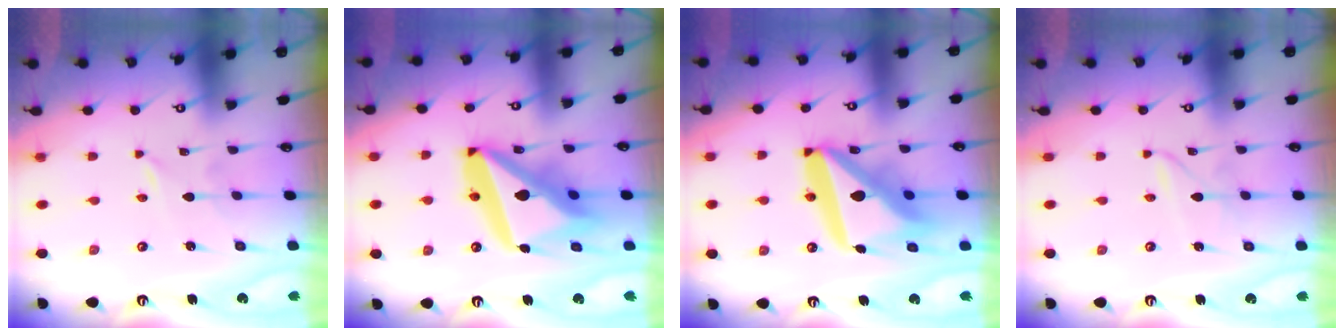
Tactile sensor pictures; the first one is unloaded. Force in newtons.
{"total": 23.1, "press": 22.9, "slide": 2.7}
{"total": 21.7, "press": 21.5, "slide": 2.6}
{"total": 1.9, "press": 1.8, "slide": 0.3}